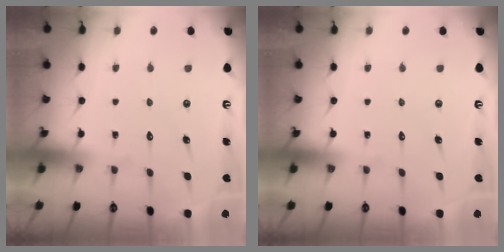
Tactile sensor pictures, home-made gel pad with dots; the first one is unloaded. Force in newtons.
{"total": 0.0}